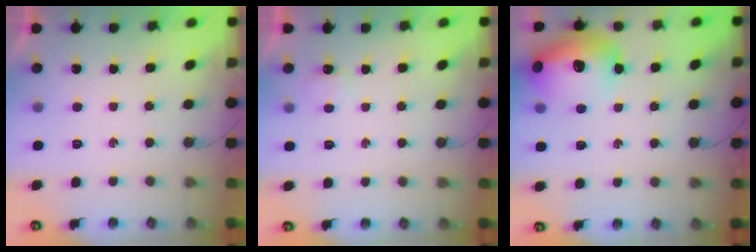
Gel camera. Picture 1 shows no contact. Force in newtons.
{"total": 2.6, "press": 2.6, "slide": 0.4}
{"total": 20.1, "press": 20.0, "slide": 1.6}